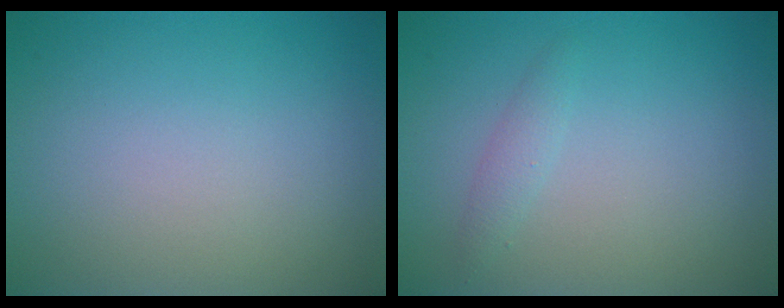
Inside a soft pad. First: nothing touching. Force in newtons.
{"total": 1.1, "press": 1.1, "slide": 0.0}